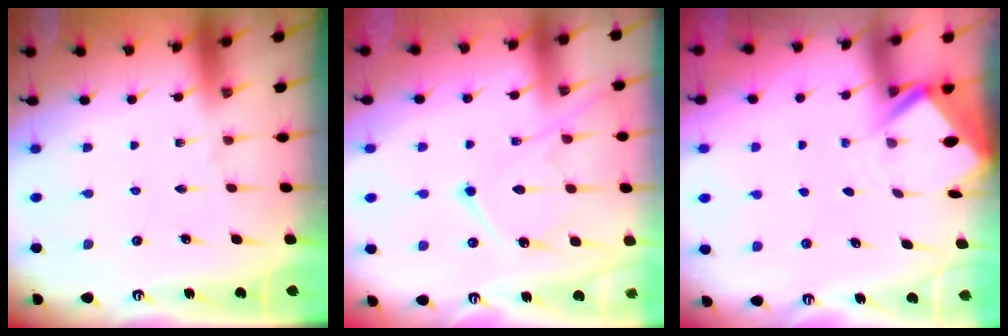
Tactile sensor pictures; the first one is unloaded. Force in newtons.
{"total": 12.5, "press": 12.5, "slide": 1.2}
{"total": 3.1, "press": 3.1, "slide": 0.3}